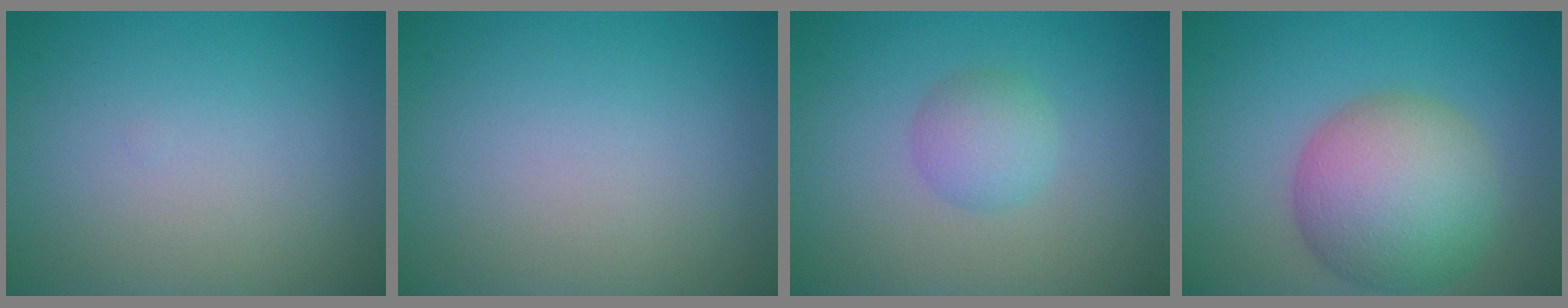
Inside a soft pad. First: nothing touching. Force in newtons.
{"total": 0.0}
{"total": 2.4, "press": 2.4, "slide": 0.1}
{"total": 8.8, "press": 8.8, "slide": 0.4}